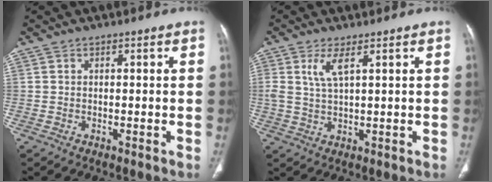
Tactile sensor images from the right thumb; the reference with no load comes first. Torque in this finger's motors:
{"motor_torque": [-0.17, -0.19, 0.52, 0.74, 0.15]}